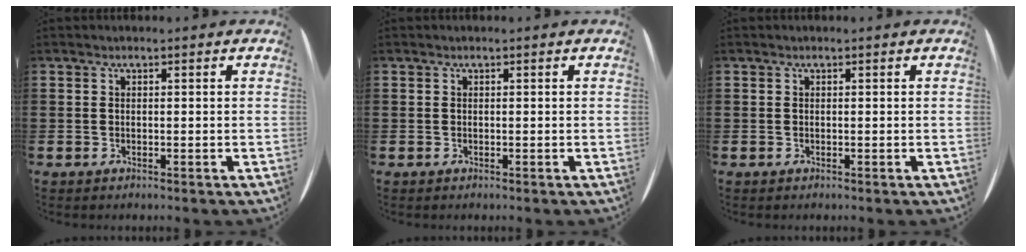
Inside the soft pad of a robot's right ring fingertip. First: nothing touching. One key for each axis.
{"total": 0.0}
{"total": 0.0}